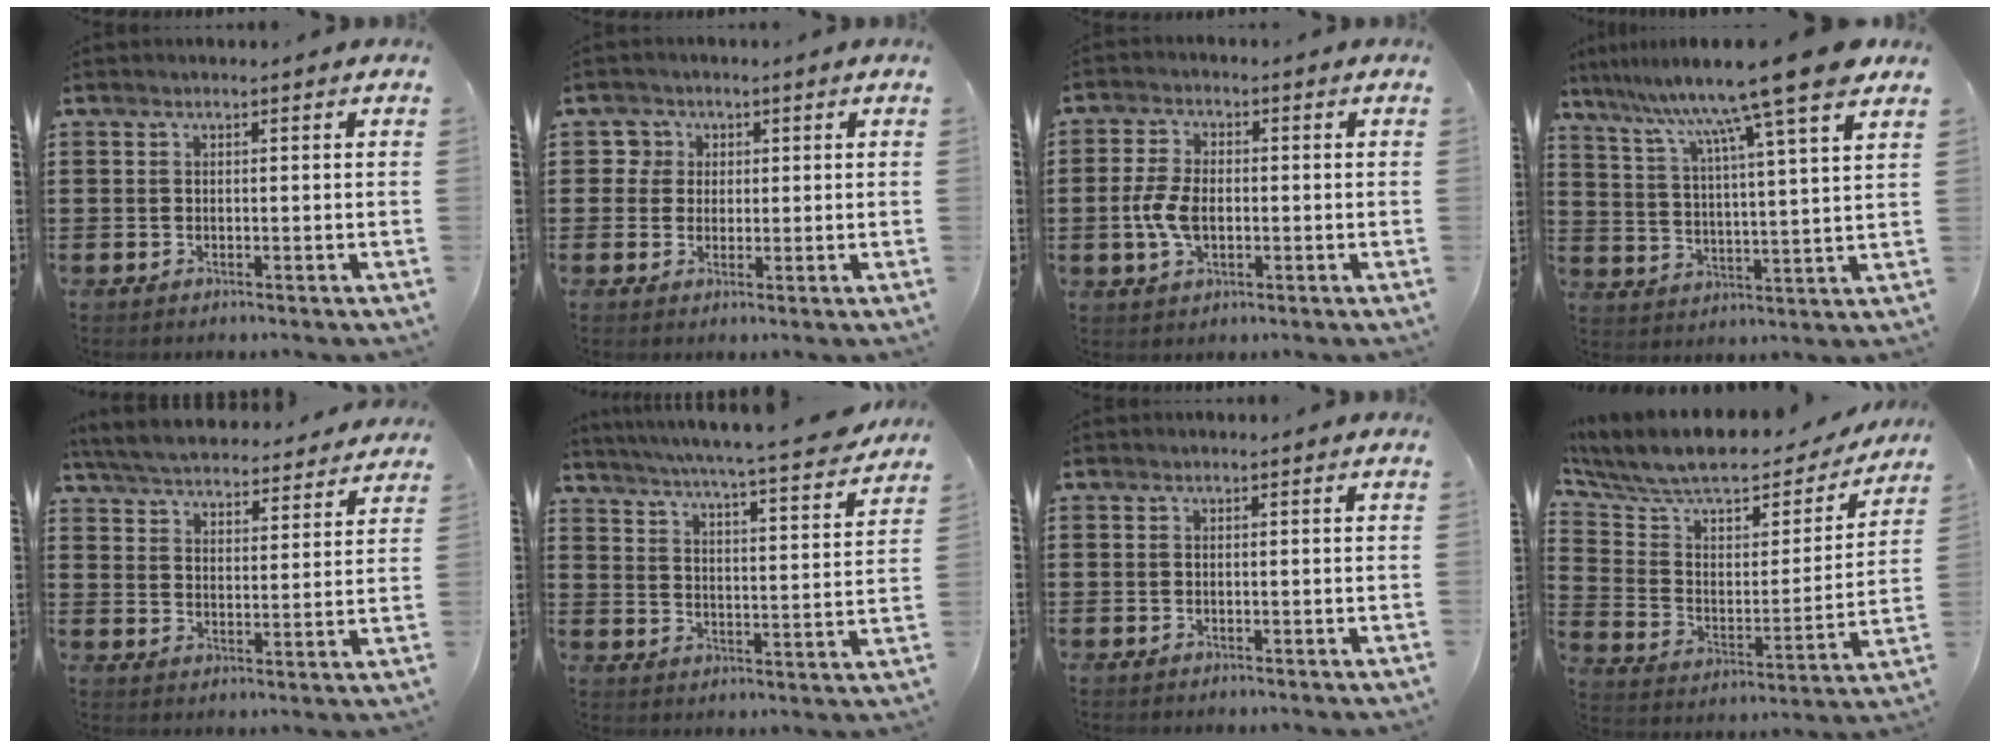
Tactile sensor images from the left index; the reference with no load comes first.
{"total": 3.3, "force": [0.9, 3.1, 0.4], "torque": [-0.017, 0.008, 0.012]}
{"total": 5.7, "force": [-0.7, 3.1, 4.7], "torque": [-0.112, -0.002, -0.019]}
{"total": 13.2, "force": [10.7, -1.1, 7.6], "torque": [-0.169, -0.066, 0.169]}
{"total": 5.7, "force": [5.6, 0.3, 0.8], "torque": [-0.045, -0.039, 0.097]}
{"total": 5.3, "force": [4.7, -0.9, 2.2], "torque": [-0.064, -0.043, 0.072]}
{"total": 0.0}
{"total": 9.6, "force": [8.0, 3.0, 4.3], "torque": [-0.121, -0.052, 0.138]}